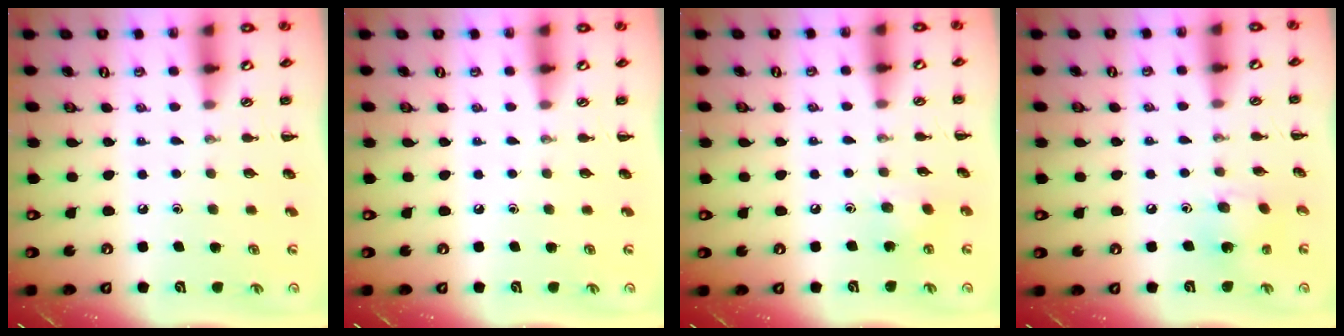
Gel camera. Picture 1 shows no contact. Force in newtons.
{"total": 0.0}
{"total": 5.4, "press": 5.3, "slide": 1.1}
{"total": 3.8, "press": 3.7, "slide": 0.7}